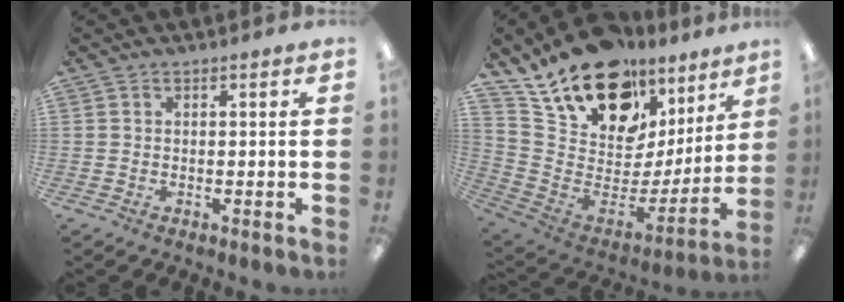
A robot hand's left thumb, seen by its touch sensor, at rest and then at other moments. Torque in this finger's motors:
{"motor_torque": [2.67, 1.85, 1.36, -1.41, 0.46]}